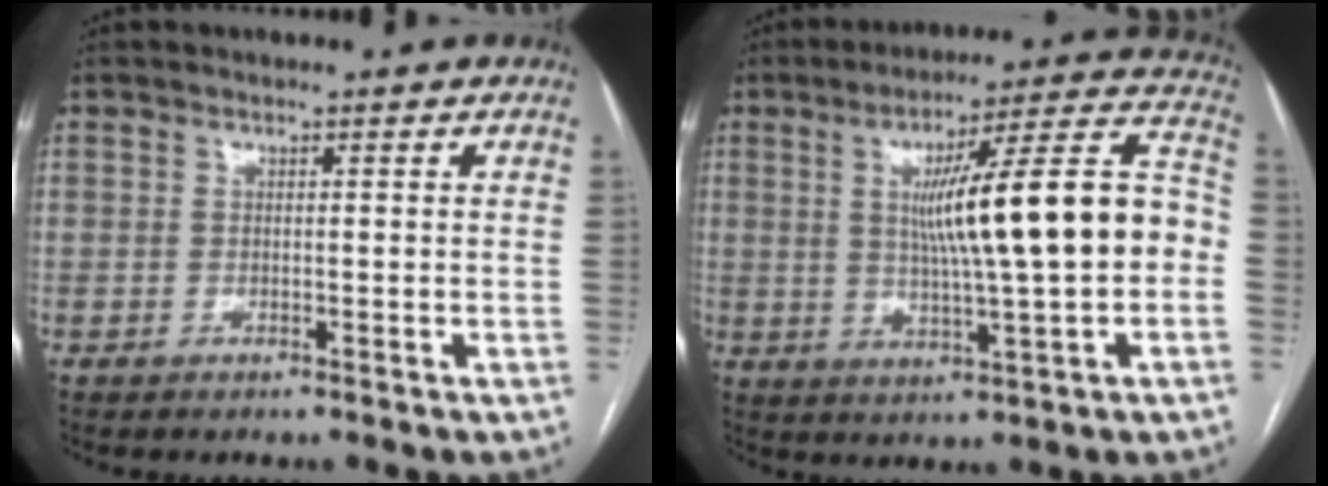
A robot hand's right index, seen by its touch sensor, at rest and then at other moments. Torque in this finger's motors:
{"motor_torque": [1.48, 0.66, 0.56, 0.21]}